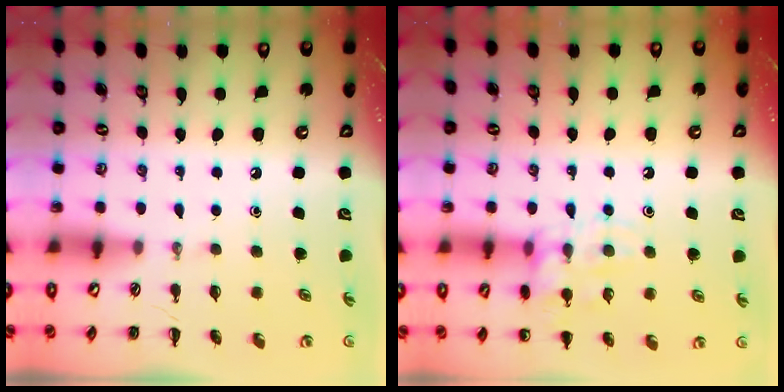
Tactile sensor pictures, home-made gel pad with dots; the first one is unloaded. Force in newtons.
{"total": 12.8, "press": 12.8, "slide": 0.9}